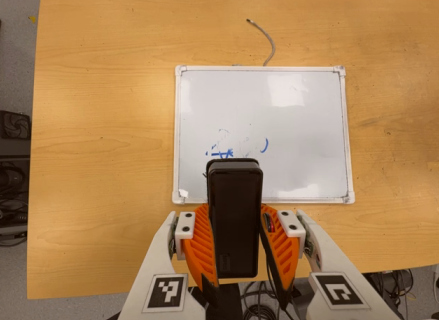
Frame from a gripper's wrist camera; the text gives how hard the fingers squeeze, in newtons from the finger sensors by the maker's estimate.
{"total": 7.1, "left": 6.4, "right": 7.9}